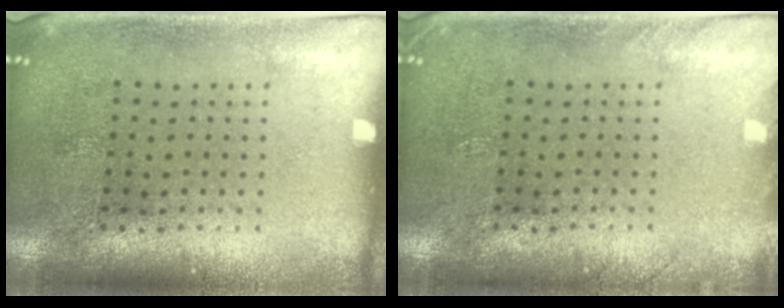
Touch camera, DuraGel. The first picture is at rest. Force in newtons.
{"total": 0.9, "press": 0.8, "slide": 0.2}